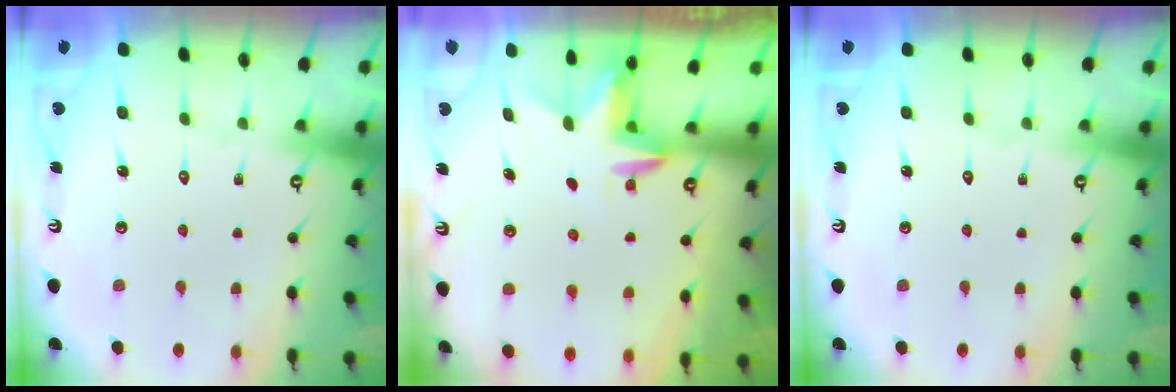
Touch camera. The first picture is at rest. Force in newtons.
{"total": 3.4, "press": 3.3, "slide": 0.3}
{"total": 0.0}